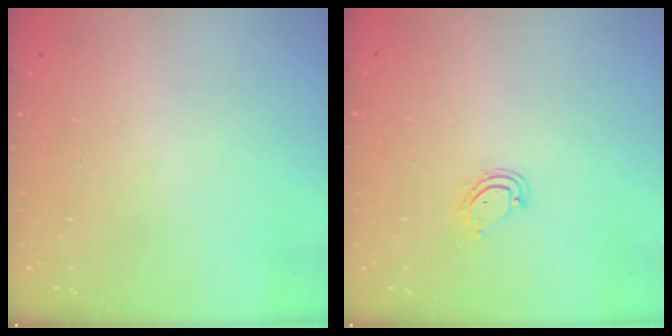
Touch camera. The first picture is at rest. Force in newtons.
{"total": 5.2, "press": 5.2, "slide": 0.2}